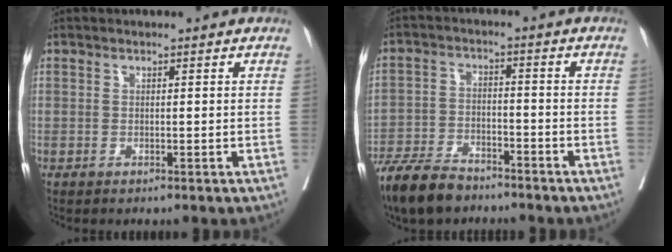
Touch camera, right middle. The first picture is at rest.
{"total": 9.5, "force": [-8.0, 3.3, 3.9], "torque": [-0.068, -0.016, -0.145]}